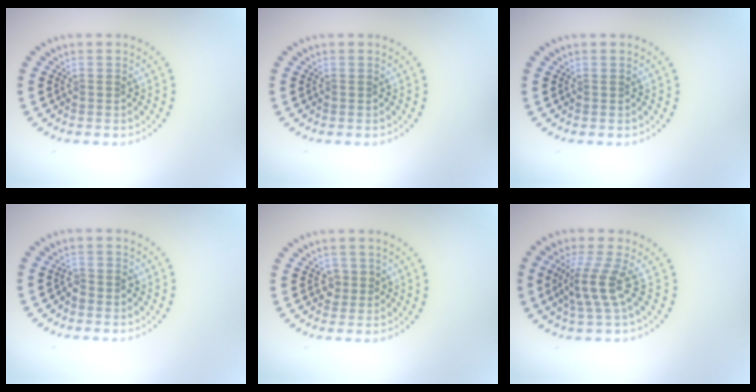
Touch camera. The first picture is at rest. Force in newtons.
{"total": 0.0}
{"total": 0.0}
{"total": 1.1, "press": 0.9, "slide": 0.5}
{"total": 1.5, "press": 1.4, "slide": 0.7}
{"total": 3.5, "press": 2.6, "slide": 2.3}